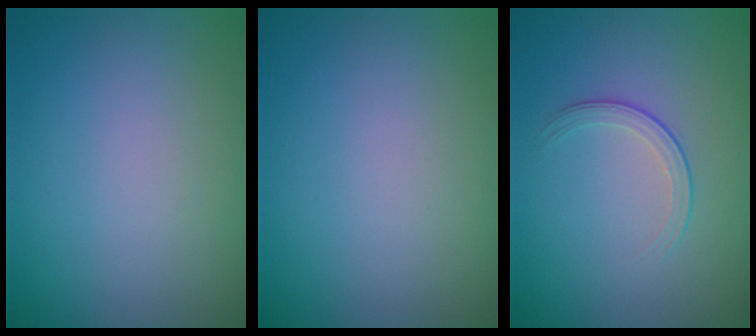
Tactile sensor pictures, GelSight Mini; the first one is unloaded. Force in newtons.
{"total": 0.0}
{"total": 1.7, "press": 0.9, "slide": 1.4}